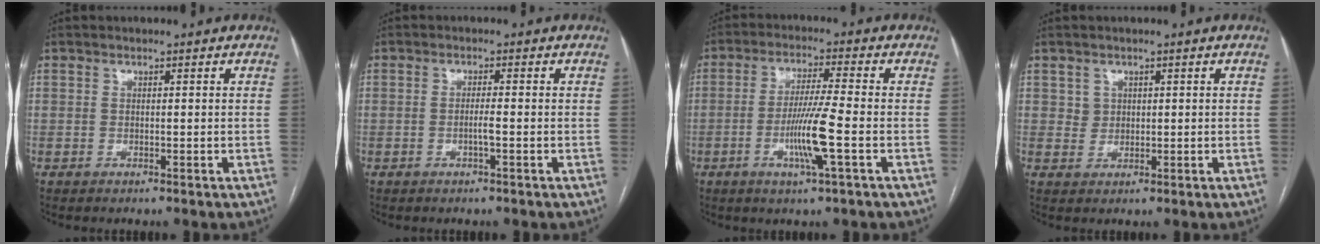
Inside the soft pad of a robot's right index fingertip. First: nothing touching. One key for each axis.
{"total": 1.9, "fx": -0.6, "fy": -0.1, "fz": 1.8, "tx": -0.036, "ty": -0.001, "tz": -0.011}
{"total": 8.5, "fx": -2.5, "fy": -0.6, "fz": 8.0, "tx": -0.156, "ty": -0.010, "tz": -0.050}
{"total": 2.0, "fx": 0.8, "fy": 1.8, "fz": 0.3, "tx": 0.004, "ty": -0.002, "tz": 0.011}